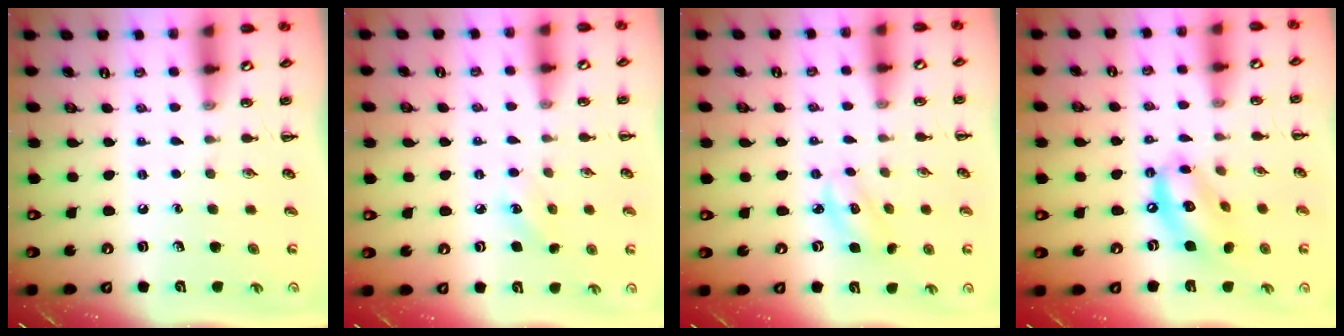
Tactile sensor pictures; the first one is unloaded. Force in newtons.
{"total": 5.1, "press": 4.9, "slide": 1.4}
{"total": 2.6, "press": 2.5, "slide": 0.5}
{"total": 12.5, "press": 12.2, "slide": 3.0}